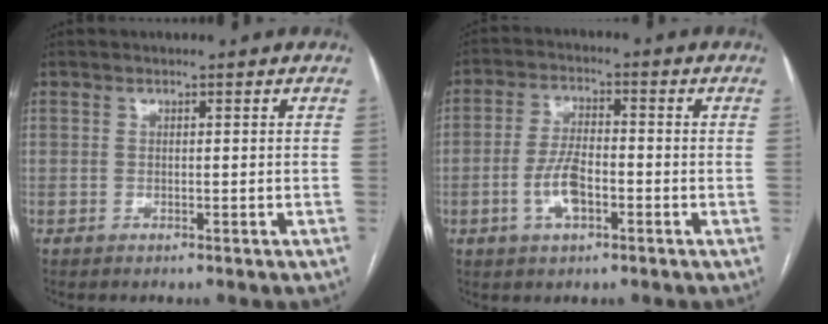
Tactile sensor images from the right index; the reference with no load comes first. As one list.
[{"total": 6.5, "force": [-2.2, 2.5, 5.5], "torque": [-0.116, 0.007, -0.040]}]